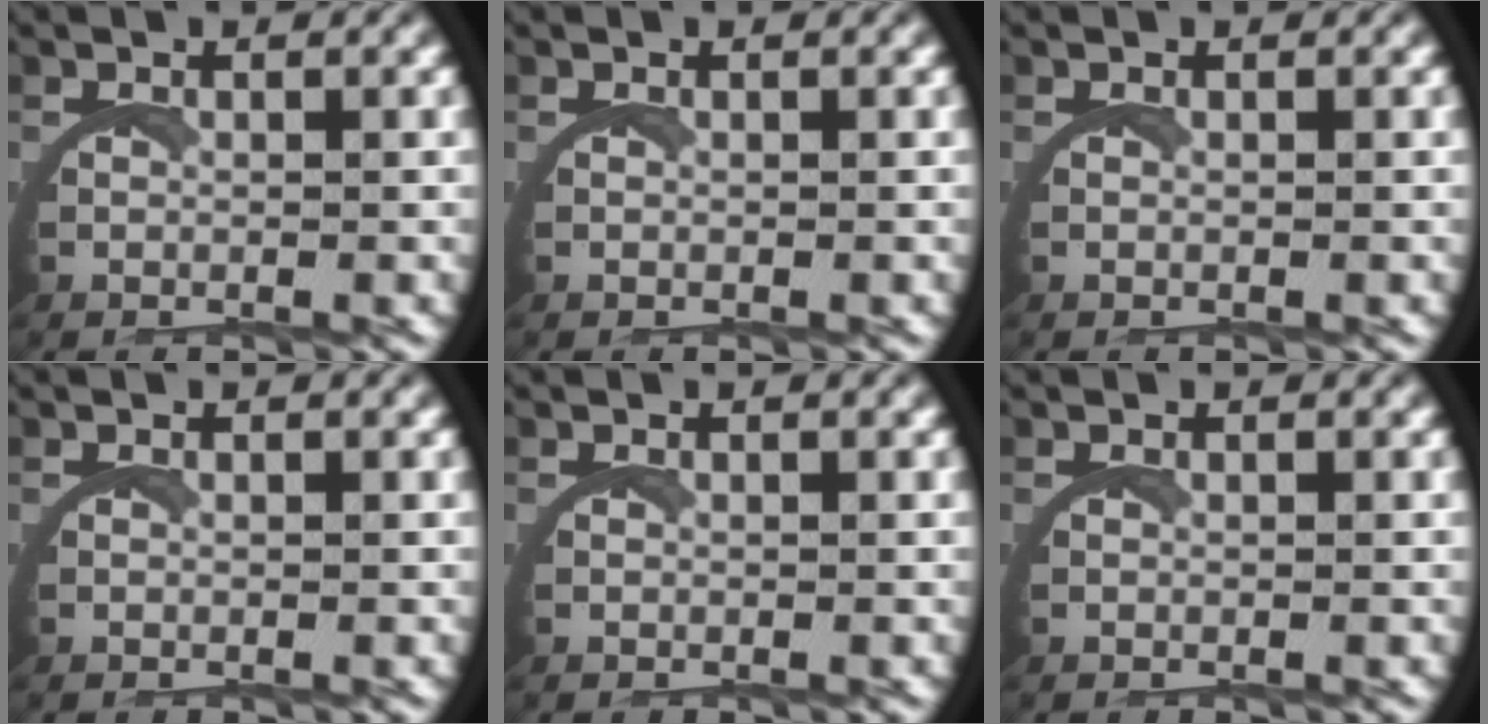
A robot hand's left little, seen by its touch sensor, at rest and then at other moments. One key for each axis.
{"total": 0.0}
{"total": 0.0}
{"total": 0.0}
{"total": 0.0}
{"total": 0.0}